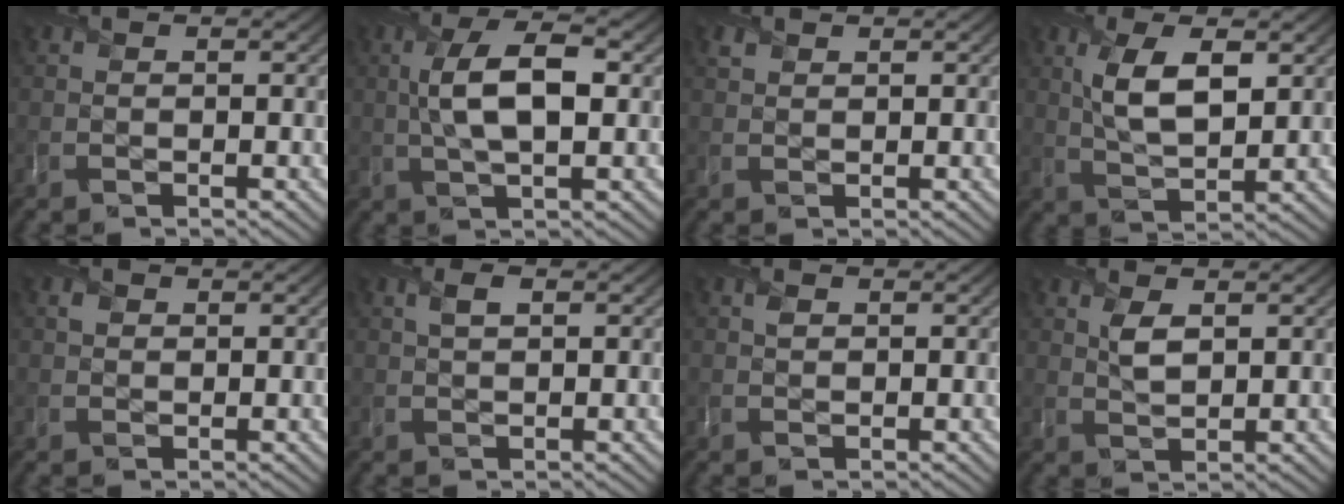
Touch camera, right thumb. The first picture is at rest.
{"total": 7.6, "force": [0.8, 2.9, 7.0], "torque": [-0.143, 0.008, 0.009]}
{"total": 0.9, "force": [0.8, 0.5, 0.0], "torque": [-0.004, -0.001, 0.018]}
{"total": 7.0, "force": [2.1, 3.0, 5.9], "torque": [-0.126, 0.000, 0.043]}
{"total": 0.9, "force": [0.4, 0.8, 0.1], "torque": [-0.001, 0.000, 0.006]}
{"total": 1.4, "force": [0.6, 0.6, 1.1], "torque": [-0.027, 0.003, 0.012]}
{"total": 0.8, "force": [0.5, 0.5, 0.3], "torque": [-0.008, 0.000, 0.008]}
{"total": 2.5, "force": [1.2, 1.1, 1.9], "torque": [-0.044, -0.001, 0.026]}